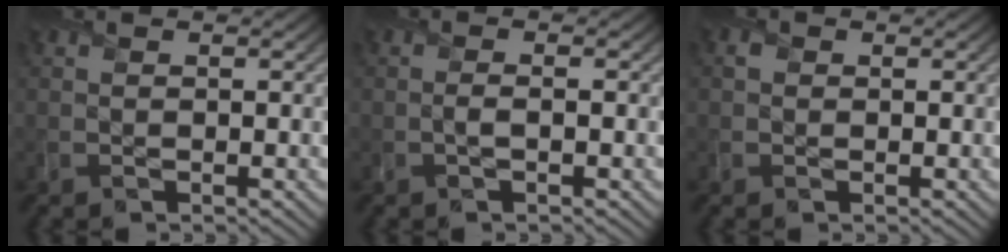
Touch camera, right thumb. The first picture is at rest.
{"total": 1.2, "force": [-0.4, 0.2, 1.1], "torque": [-0.022, 0.000, -0.009]}
{"total": 0.9, "force": [0.1, 0.9, 0.1], "torque": [0.000, -0.001, 0.000]}